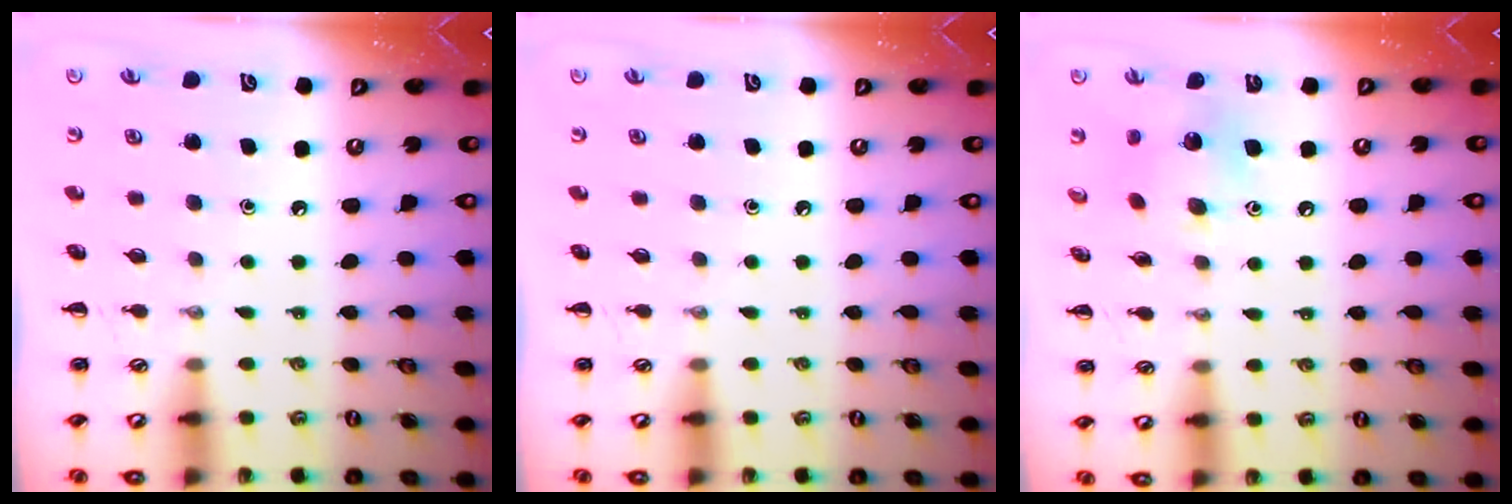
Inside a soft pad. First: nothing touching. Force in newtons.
{"total": 0.0}
{"total": 6.9, "press": 6.7, "slide": 1.5}